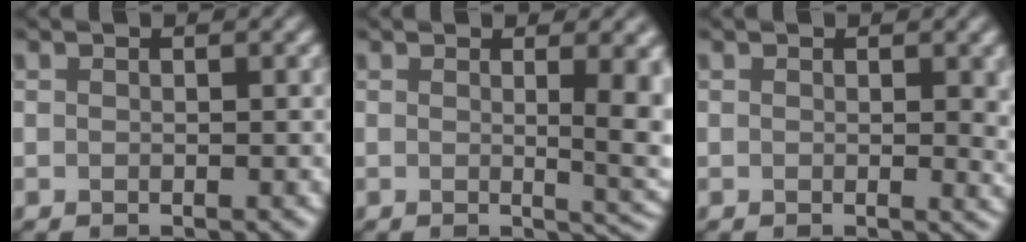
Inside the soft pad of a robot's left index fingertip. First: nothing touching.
{"total": 6.4, "force": [0.5, 2.2, 6.0], "torque": [-0.048, -0.004, 0.010]}
{"total": 2.0, "force": [0.3, 0.5, 1.9], "torque": [-0.016, -0.004, 0.005]}